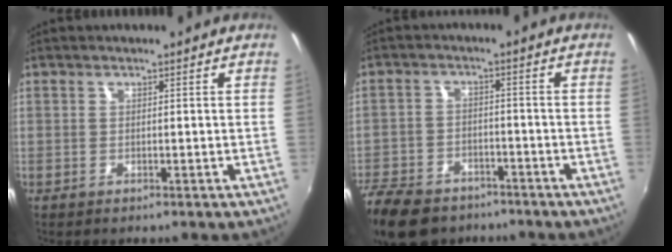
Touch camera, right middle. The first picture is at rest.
{"total": 15.4, "force": [-11.1, 8.6, 6.4], "torque": [-0.182, -0.015, -0.188]}